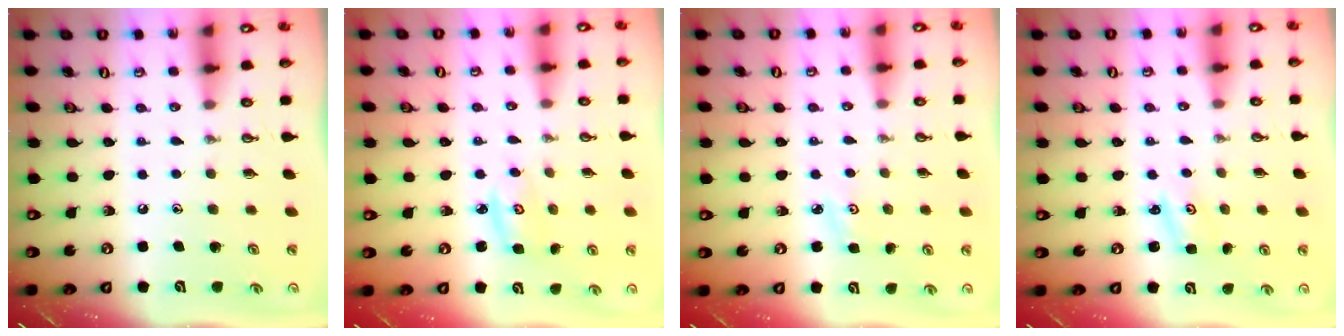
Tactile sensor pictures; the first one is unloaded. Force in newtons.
{"total": 3.4, "press": 3.4, "slide": 0.1}
{"total": 2.7, "press": 2.6, "slide": 0.4}
{"total": 1.6, "press": 1.6, "slide": 0.2}